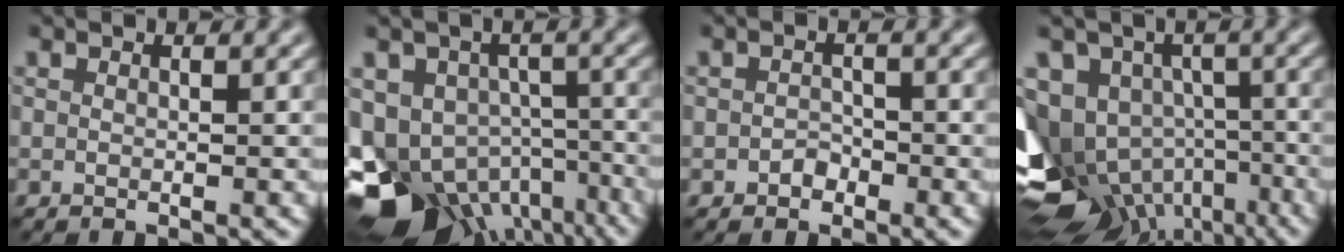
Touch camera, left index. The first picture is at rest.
{"total": 14.3, "force": [-9.0, 9.1, 6.4], "torque": [-0.122, -0.036, -0.118]}
{"total": 1.3, "force": [-1.0, 0.9, 0.3], "torque": [-0.004, 0.001, -0.018]}
{"total": 13.5, "force": [-6.3, 9.9, 6.7], "torque": [-0.132, -0.022, -0.073]}